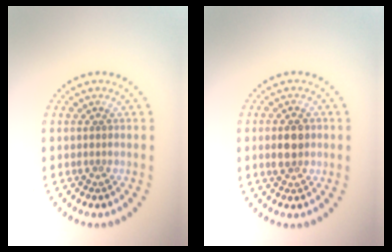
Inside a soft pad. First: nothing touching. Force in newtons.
{"total": 2.8, "press": 2.8, "slide": 0.1}